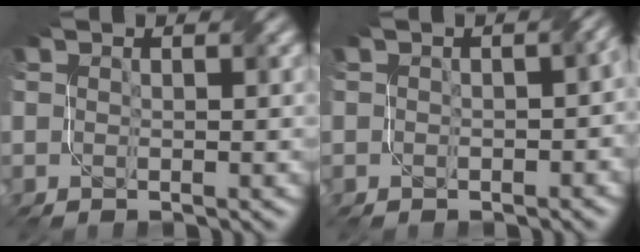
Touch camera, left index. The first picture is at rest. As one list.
[{"total": 3.2, "force": [-0.1, 2.0, 2.5], "torque": [-0.013, 0.000, 0.003]}]